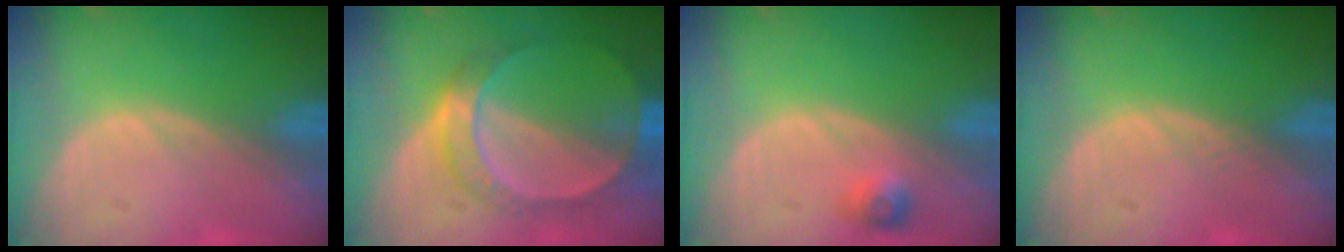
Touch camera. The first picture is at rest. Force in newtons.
{"total": 6.8, "press": 6.8, "slide": 0.8}
{"total": 2.5, "press": 2.3, "slide": 1.0}
{"total": 0.6, "press": 0.6, "slide": 0.0}